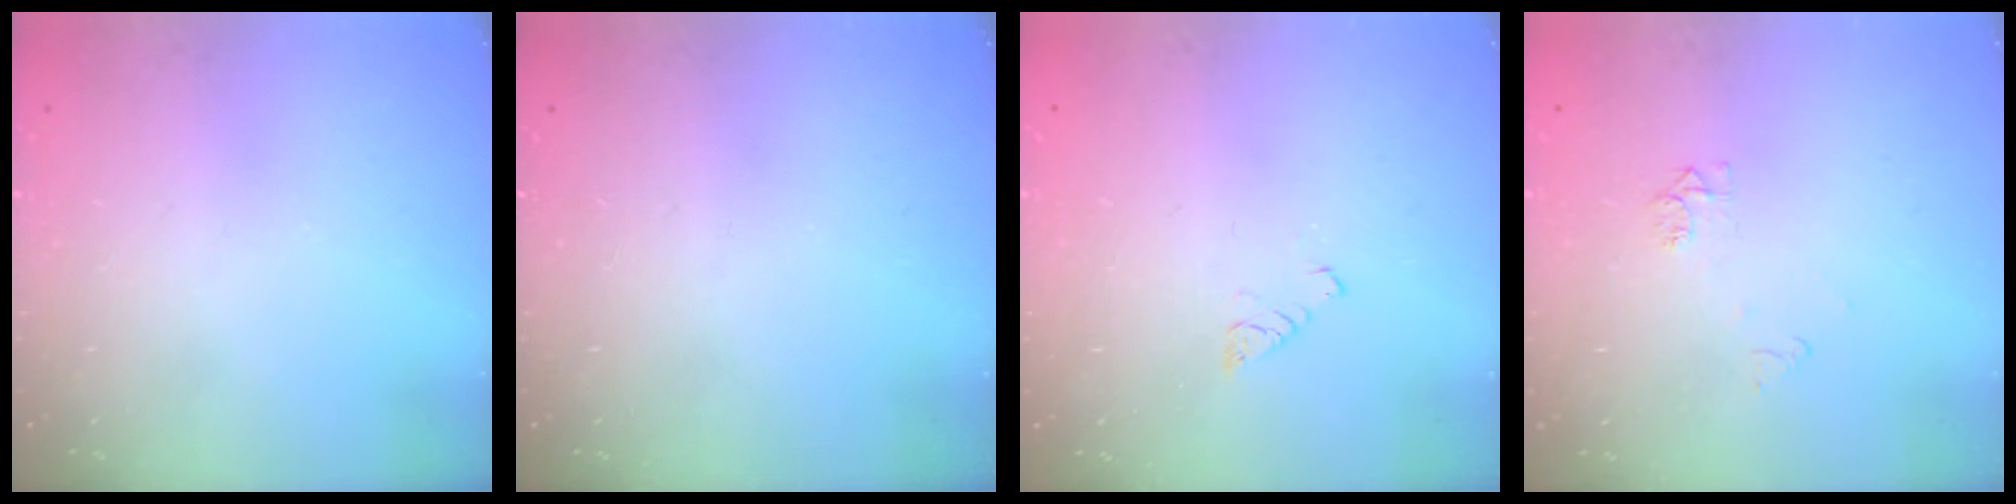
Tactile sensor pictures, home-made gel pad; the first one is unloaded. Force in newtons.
{"total": 0.0}
{"total": 4.3, "press": 4.3, "slide": 0.4}
{"total": 5.6, "press": 5.5, "slide": 0.6}